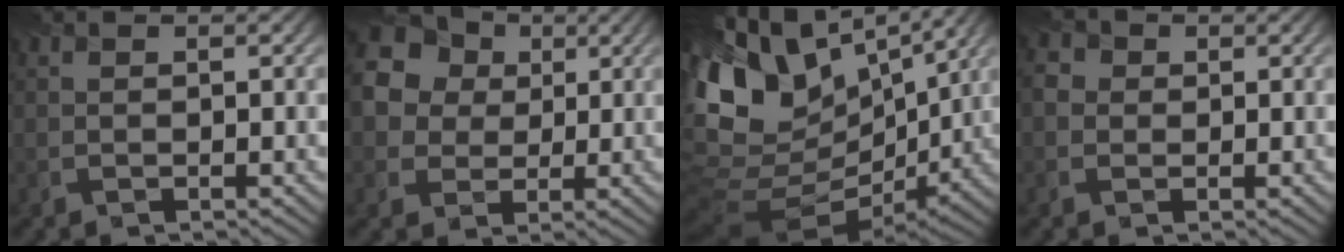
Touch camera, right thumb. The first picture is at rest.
{"total": 15.2, "force": [5.8, 12.5, 6.4], "torque": [-0.206, 0.034, 0.106]}
{"total": 15.2, "force": [4.0, 9.1, 11.5], "torque": [-0.256, 0.000, 0.071]}
{"total": 2.1, "force": [0.1, 2.0, 0.7], "torque": [-0.020, -0.002, -0.004]}